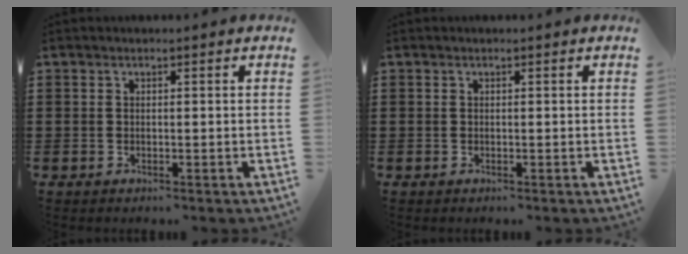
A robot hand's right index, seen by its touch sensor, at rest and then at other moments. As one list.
[{"total": 0.0}]